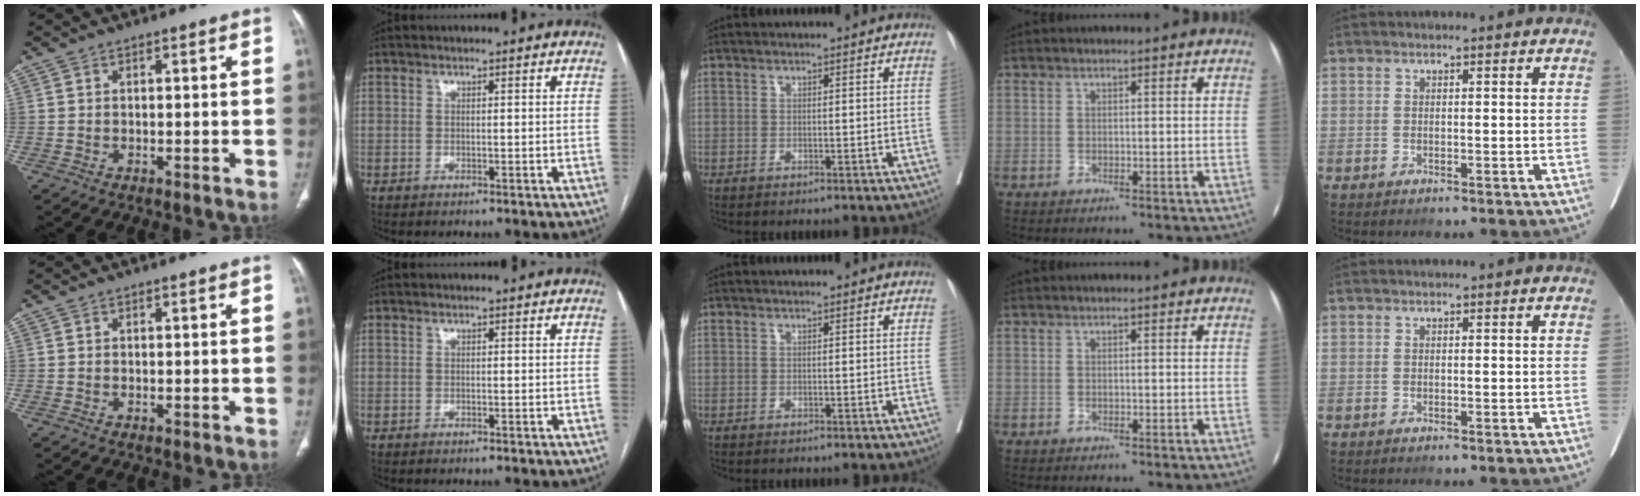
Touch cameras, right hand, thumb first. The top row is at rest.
{}